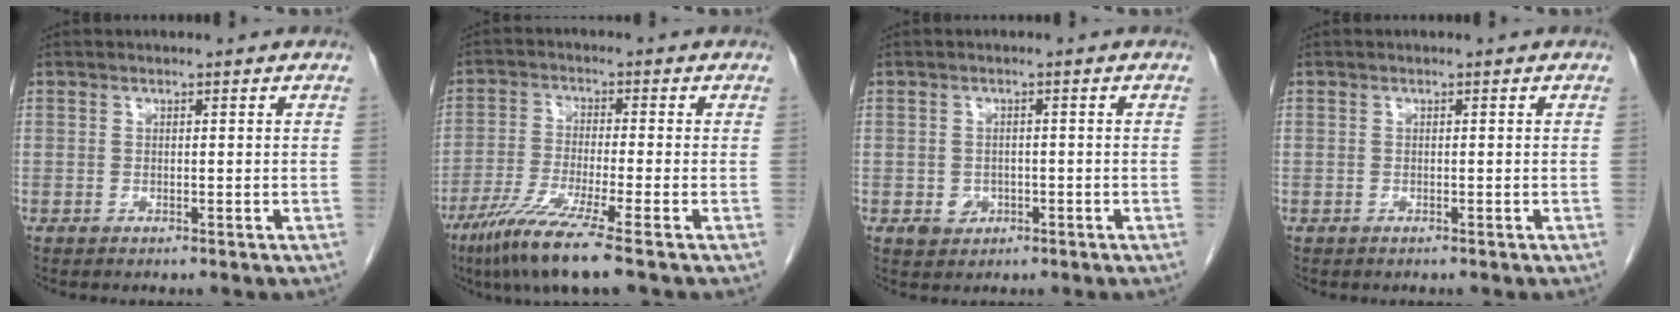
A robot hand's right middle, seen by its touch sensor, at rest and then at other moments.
{"total": 9.5, "force": [-6.2, -0.9, 7.2], "torque": [-0.143, -0.035, -0.117]}
{"total": 2.6, "force": [-0.8, 2.2, 0.9], "torque": [-0.011, 0.004, -0.004]}
{"total": 0.0}